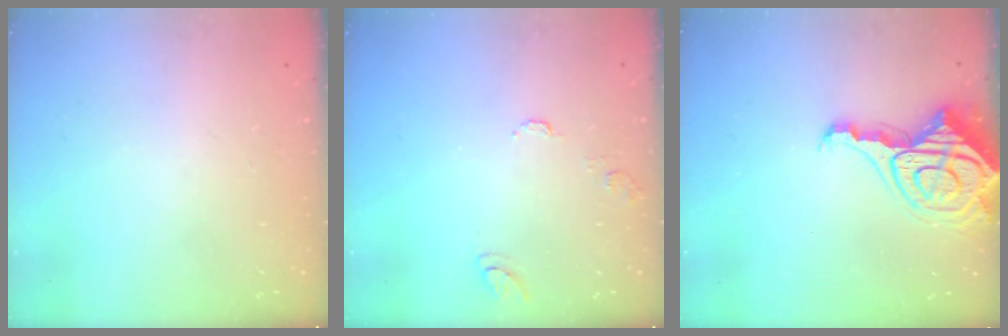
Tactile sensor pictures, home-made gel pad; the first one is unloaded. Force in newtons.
{"total": 8.4, "press": 8.3, "slide": 0.6}
{"total": 13.0, "press": 12.9, "slide": 1.4}